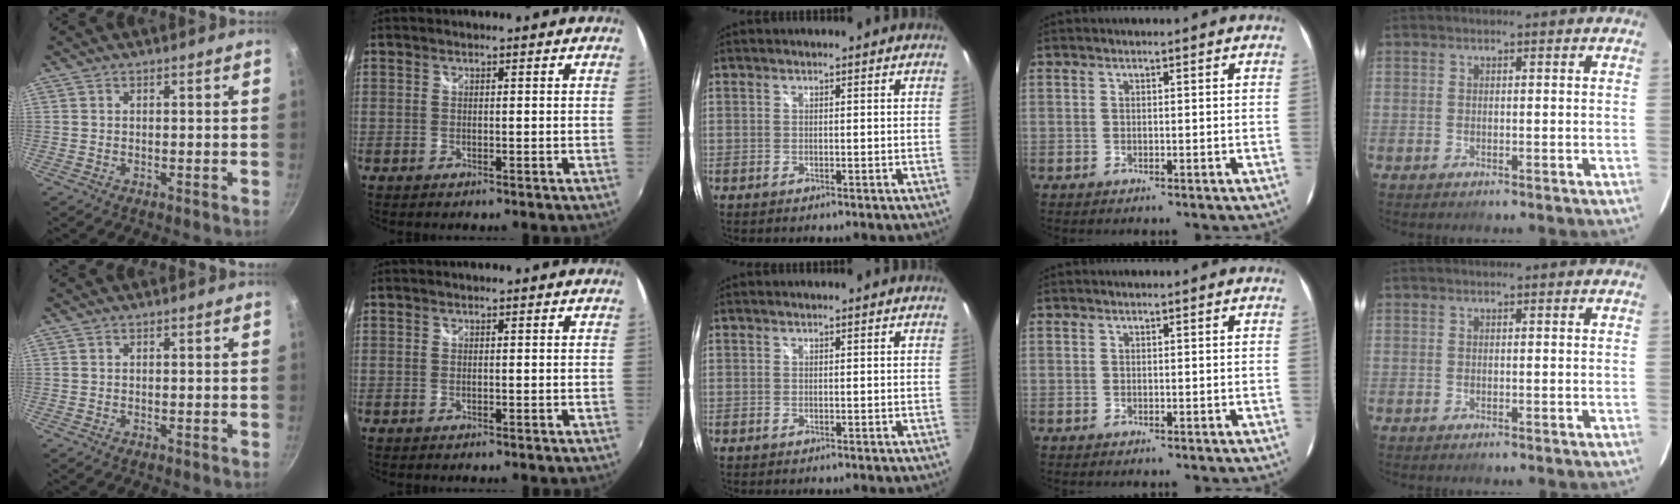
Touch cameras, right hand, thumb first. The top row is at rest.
{}